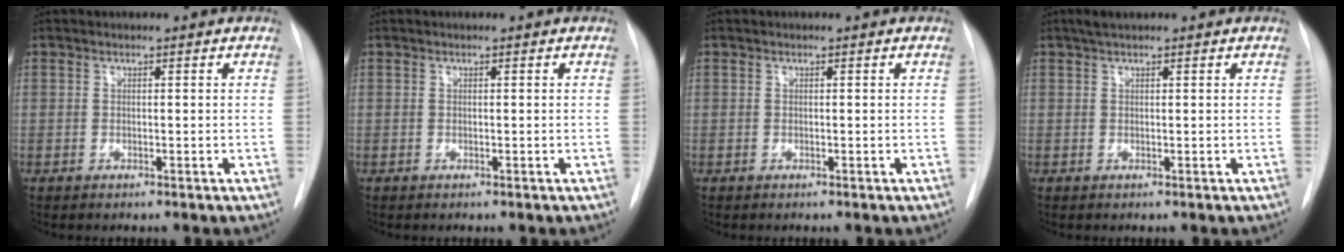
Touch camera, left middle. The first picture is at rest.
{"total": 0.0}
{"total": 0.0}
{"total": 1.8, "force": [1.4, 0.3, 1.1], "torque": [-0.022, 0.012, 0.024]}